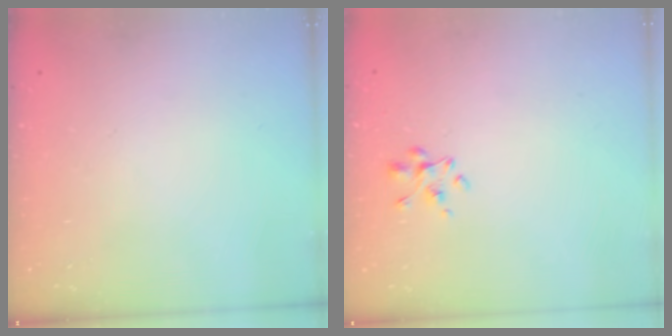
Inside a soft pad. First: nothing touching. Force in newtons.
{"total": 2.4, "press": 2.3, "slide": 0.7}